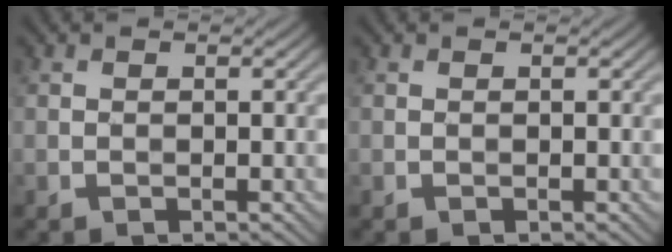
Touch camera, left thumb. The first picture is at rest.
{"total": 0.0}